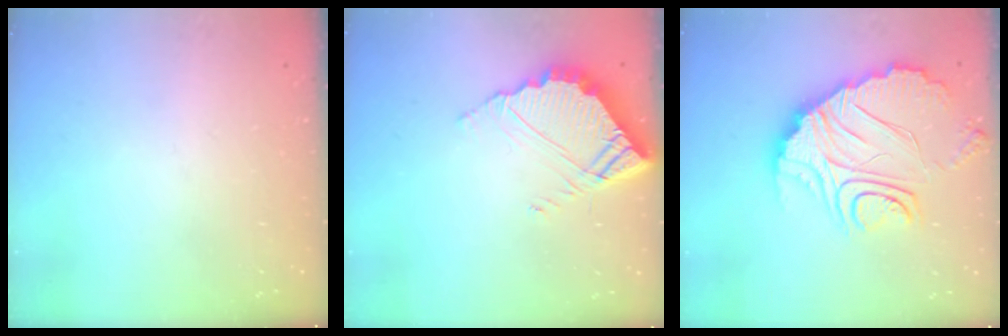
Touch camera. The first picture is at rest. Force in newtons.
{"total": 8.0, "press": 7.9, "slide": 0.5}
{"total": 16.3, "press": 16.2, "slide": 1.5}